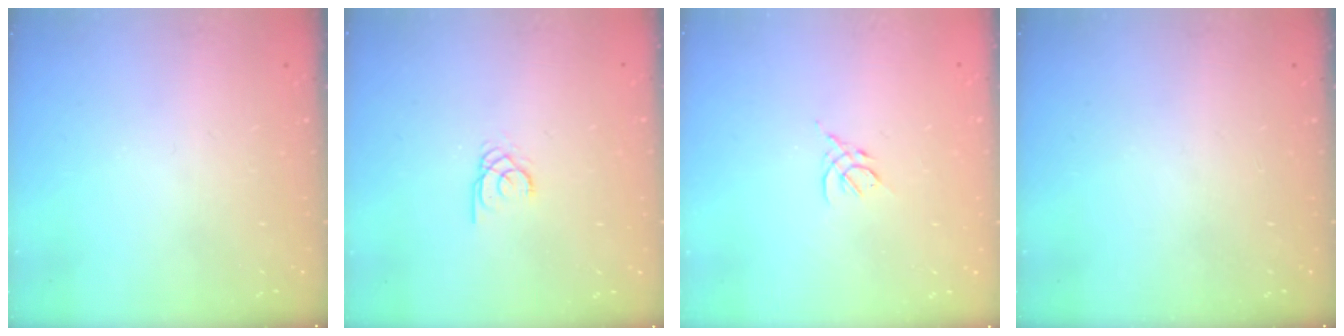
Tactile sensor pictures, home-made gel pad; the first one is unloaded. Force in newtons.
{"total": 1.9, "press": 1.9, "slide": 0.0}
{"total": 3.1, "press": 3.0, "slide": 0.8}
{"total": 0.0}